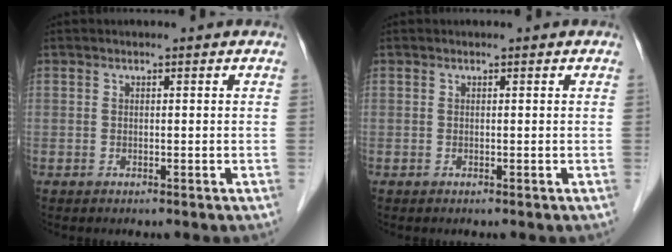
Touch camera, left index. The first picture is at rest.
{"total": 0.0}